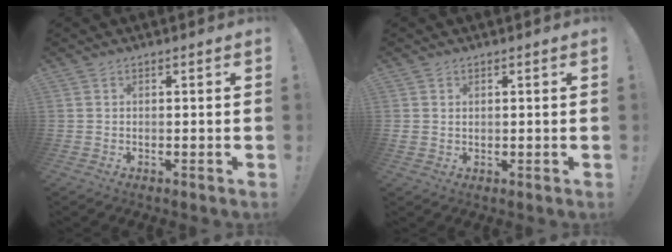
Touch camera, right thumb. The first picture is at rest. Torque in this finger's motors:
{"motor_torque": [0.05, 0.45, 0.17, -0.18, 0.05]}